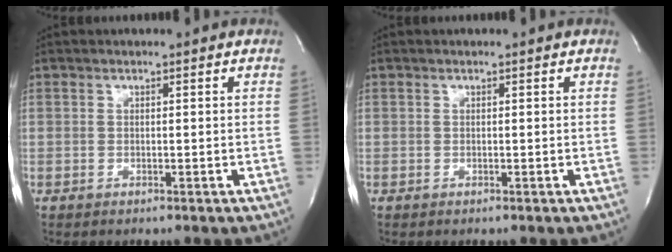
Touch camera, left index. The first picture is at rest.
{"total": 0.0}